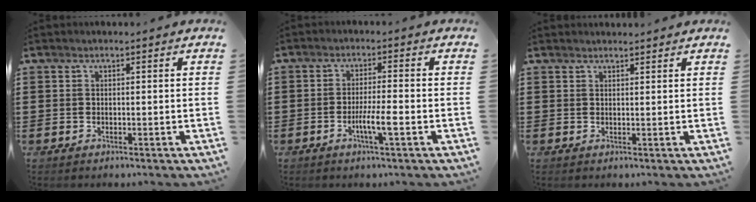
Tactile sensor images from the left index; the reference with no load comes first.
{"total": 4.6, "force": [-1.8, 0.3, 4.2], "torque": [-0.077, -0.004, -0.035]}
{"total": 1.1, "force": [1.1, 0.1, 0.1], "torque": [-0.004, -0.001, 0.022]}